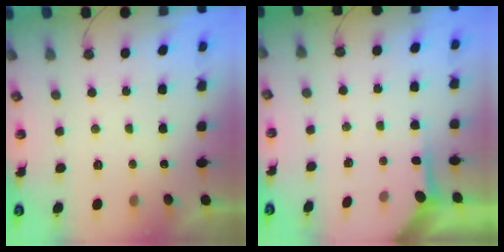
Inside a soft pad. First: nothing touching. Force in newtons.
{"total": 3.7, "press": 3.6, "slide": 0.4}